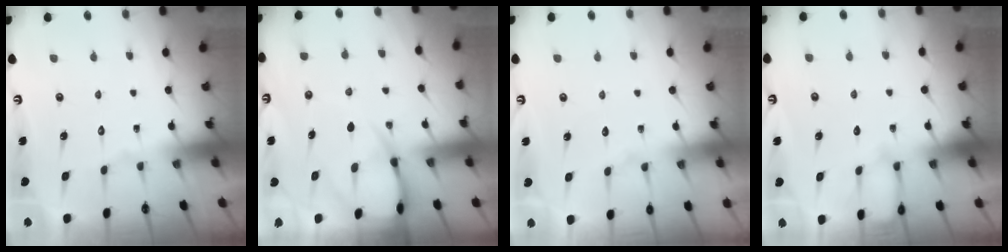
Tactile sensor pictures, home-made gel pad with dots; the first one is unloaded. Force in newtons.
{"total": 8.4, "press": 8.4, "slide": 0.8}
{"total": 3.7, "press": 3.6, "slide": 0.5}
{"total": 3.7, "press": 3.7, "slide": 0.3}